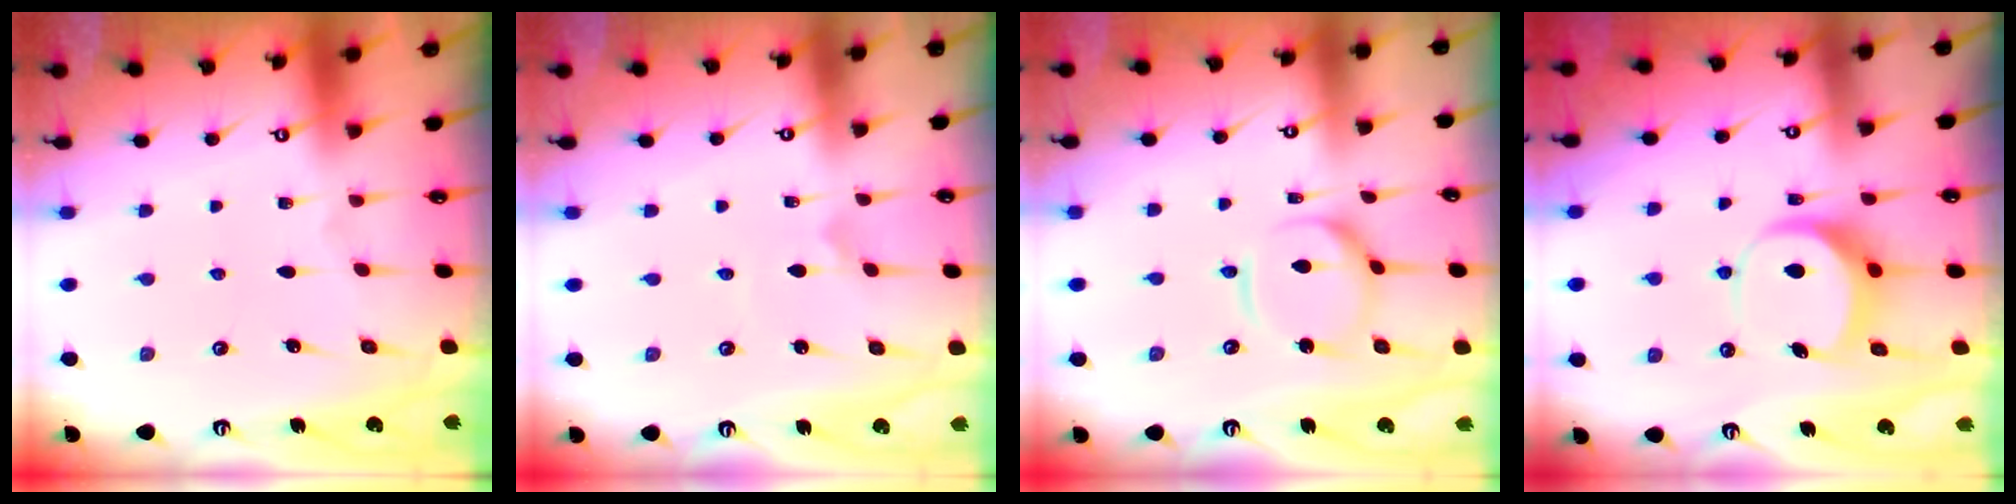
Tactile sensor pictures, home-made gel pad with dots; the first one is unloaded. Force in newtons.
{"total": 0.8, "press": 0.8, "slide": 0.0}
{"total": 10.3, "press": 10.2, "slide": 1.0}
{"total": 7.2, "press": 7.2, "slide": 0.9}